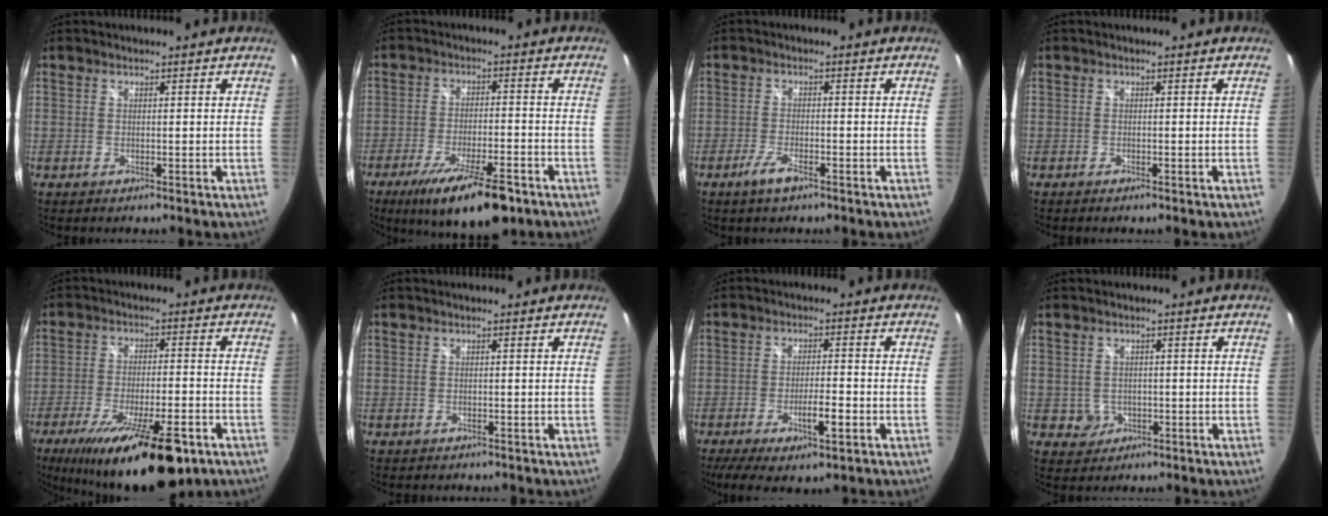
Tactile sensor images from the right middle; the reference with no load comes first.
{"total": 15.1, "force": [-9.9, 4.1, 10.6], "torque": [-0.195, -0.032, -0.158]}
{"total": 3.7, "force": [-2.6, 0.8, 2.6], "torque": [-0.064, -0.006, -0.051]}
{"total": 0.6, "force": [-0.5, 0.0, 0.3], "torque": [-0.005, -0.001, -0.010]}
{"total": 19.9, "force": [-12.6, 5.7, 14.3], "torque": [-0.254, -0.051, -0.194]}
{"total": 1.2, "force": [-1.1, 0.5, 0.3], "torque": [-0.011, -0.005, -0.015]}
{"total": 9.3, "force": [-5.0, 2.2, 7.6], "torque": [-0.151, -0.018, -0.080]}
{"total": 2.9, "force": [-0.6, 2.8, 0.5], "torque": [-0.012, 0.002, -0.004]}